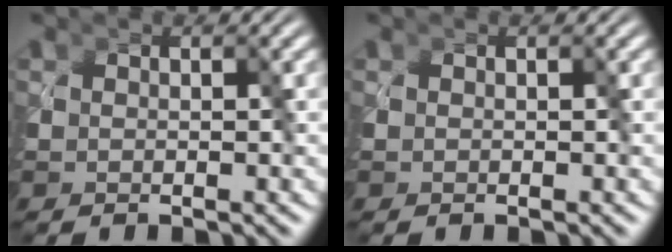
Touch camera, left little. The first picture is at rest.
{"total": 0.0}